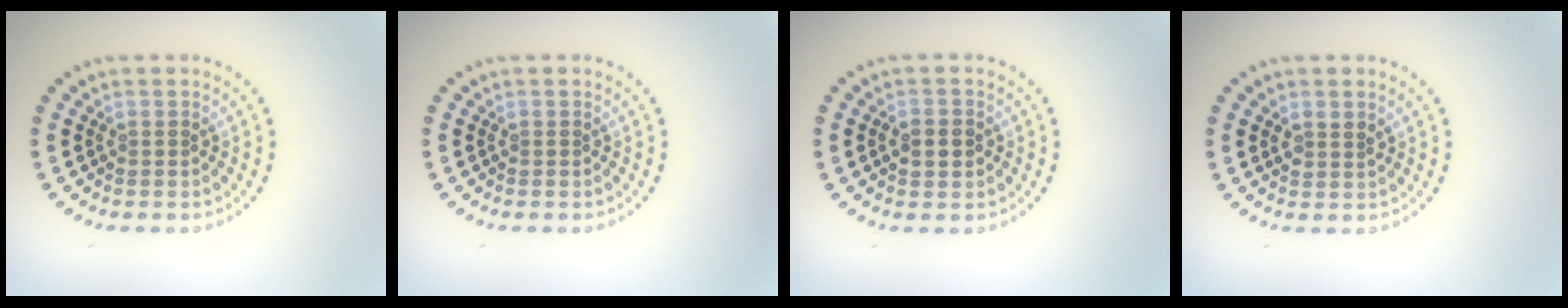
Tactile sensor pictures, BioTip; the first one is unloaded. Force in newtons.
{"total": 0.0}
{"total": 2.1, "press": 2.1, "slide": 0.3}
{"total": 1.3, "press": 1.1, "slide": 0.7}